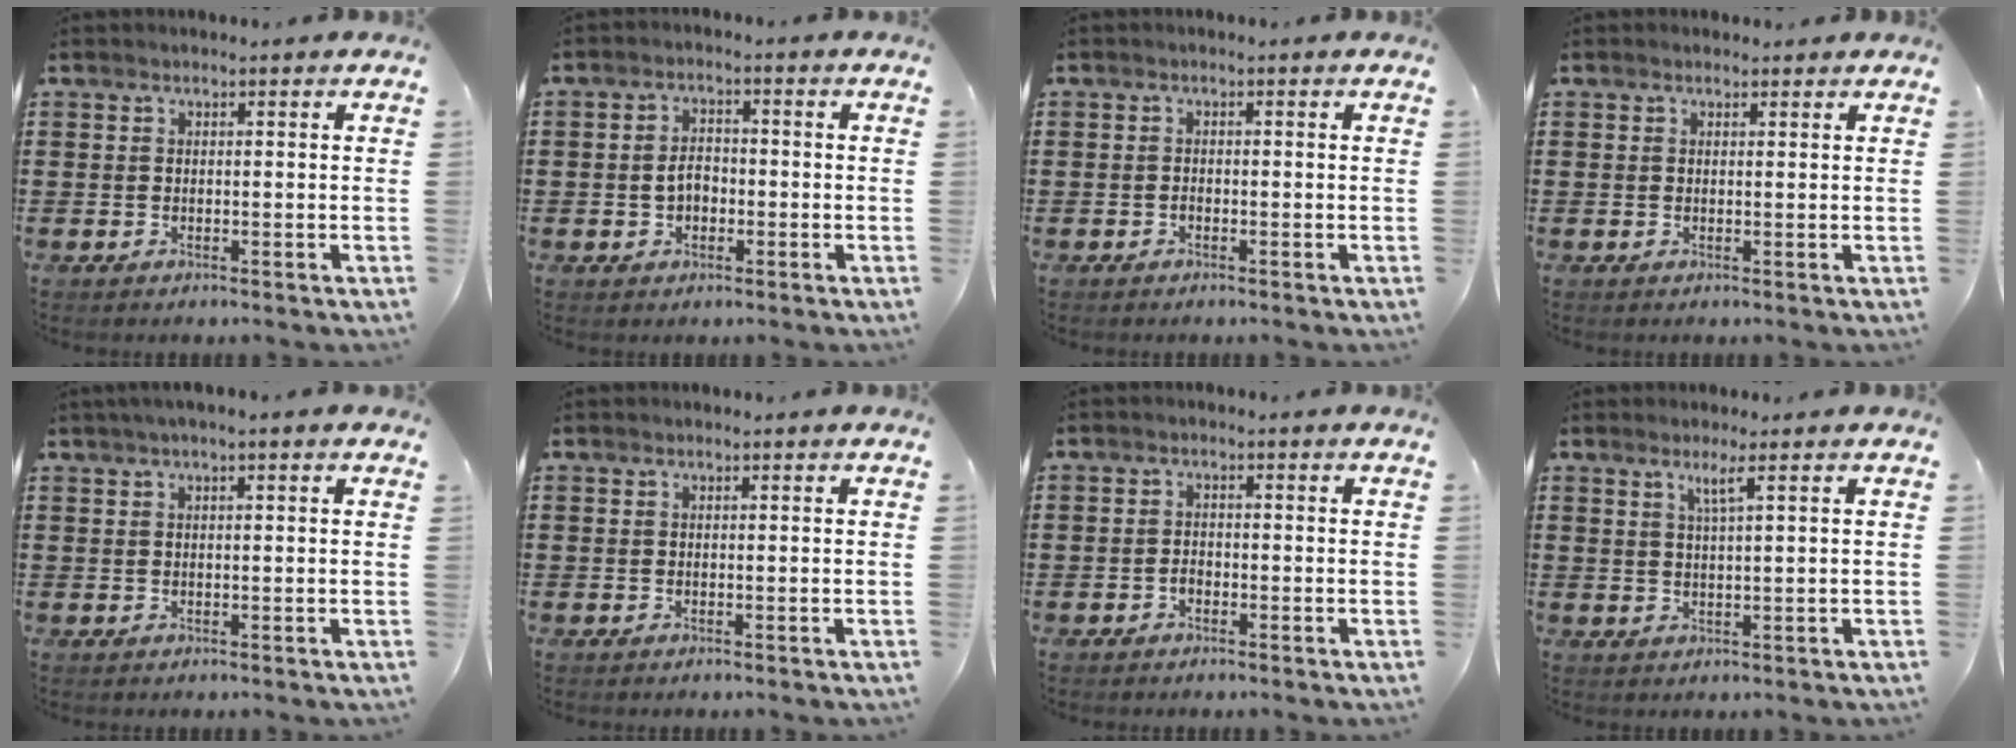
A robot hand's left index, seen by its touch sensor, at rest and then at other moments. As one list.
[{"total": 3.0, "force": [-0.5, 2.0, 2.2], "torque": [-0.044, 0.005, -0.012]}, {"total": 0.5, "force": [-0.4, 0.2, 0.2], "torque": [-0.008, -0.002, -0.008]}, {"total": 0.6, "force": [0.5, 0.3, 0.2], "torque": [-0.004, 0.003, 0.010]}, {"total": 1.3, "force": [0.5, 0.0, 1.2], "torque": [-0.023, 0.001, 0.009]}, {"total": 0.0}, {"total": 1.3, "force": [-0.7, 0.8, 0.7], "torque": [-0.017, 0.001, -0.014]}, {"total": 2.4, "force": [1.1, -0.2, 2.1], "torque": [-0.044, -0.005, 0.019]}]